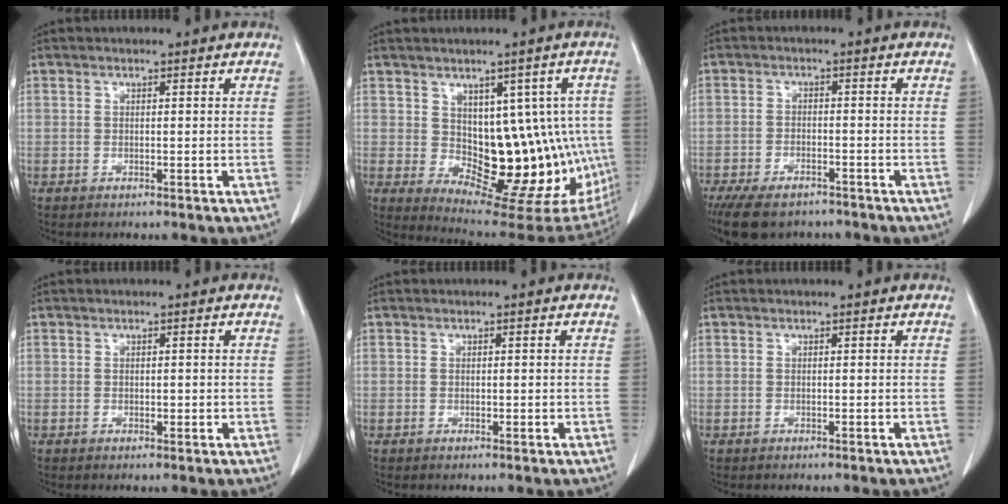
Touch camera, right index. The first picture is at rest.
{"total": 15.6, "force": [-0.3, 8.4, 13.1], "torque": [-0.146, 0.012, 0.018]}
{"total": 9.9, "force": [-7.7, 4.2, 4.6], "torque": [-0.084, -0.008, -0.120]}
{"total": 1.0, "force": [0.0, 0.7, 0.8], "torque": [-0.009, -0.001, 0.001]}
{"total": 0.7, "force": [0.0, 0.5, 0.5], "torque": [-0.007, -0.001, 0.002]}
{"total": 0.0}